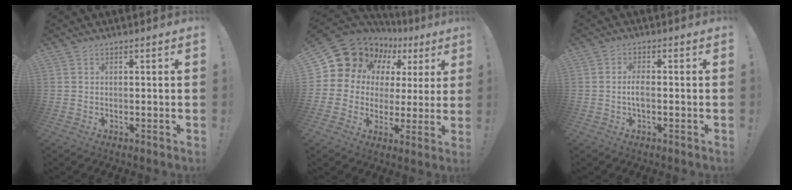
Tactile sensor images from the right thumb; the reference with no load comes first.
{"total": 14.0, "force": [9.3, 9.2, 5.0], "torque": [-0.087, -0.070, 0.185]}
{"total": 3.5, "force": [-0.9, 1.0, 3.3], "torque": [-0.072, -0.003, -0.021]}